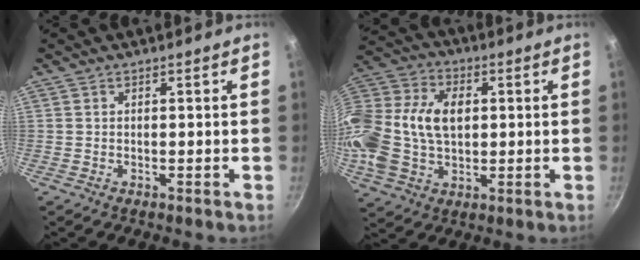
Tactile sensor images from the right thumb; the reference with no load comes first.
{"total": 20.9, "force": [1.6, 14.3, 15.1], "torque": [-0.308, 0.031, 0.021]}